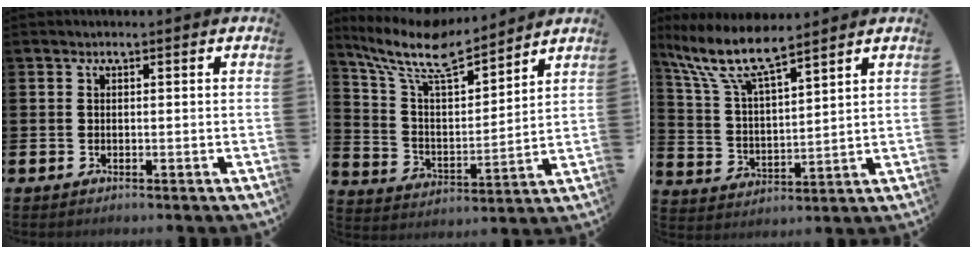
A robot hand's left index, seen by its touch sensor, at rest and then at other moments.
{"total": 10.8, "force": [9.2, 2.4, 5.1], "torque": [-0.141, -0.048, 0.161]}
{"total": 9.3, "force": [7.7, 1.8, 4.8], "torque": [-0.127, -0.032, 0.136]}